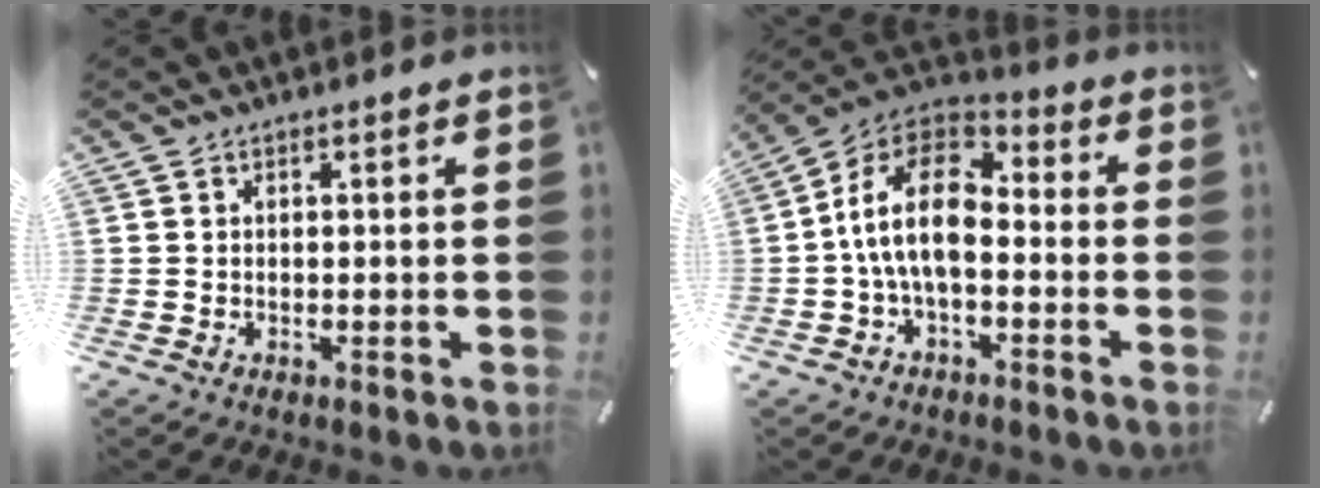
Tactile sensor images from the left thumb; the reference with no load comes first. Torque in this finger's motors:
{"motor_torque": [0.12, 1.95, 1.06, -0.57, 0.46]}